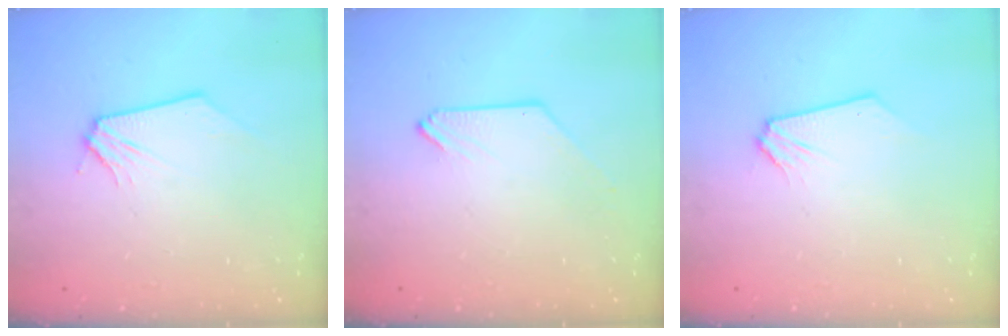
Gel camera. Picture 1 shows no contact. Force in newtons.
{"total": 0.0}
{"total": 0.0}